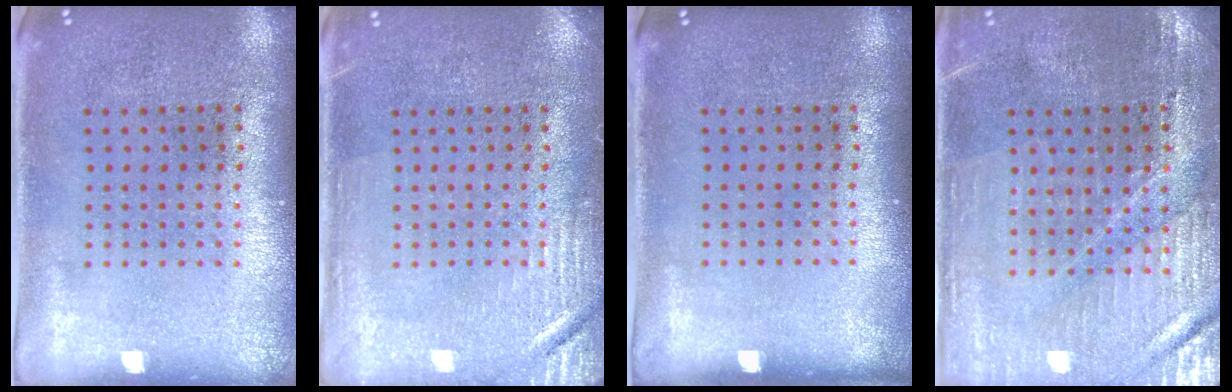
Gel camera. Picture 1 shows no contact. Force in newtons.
{"total": 2.9, "press": 2.9, "slide": 0.3}
{"total": 0.0}
{"total": 1.7, "press": 1.7, "slide": 0.3}